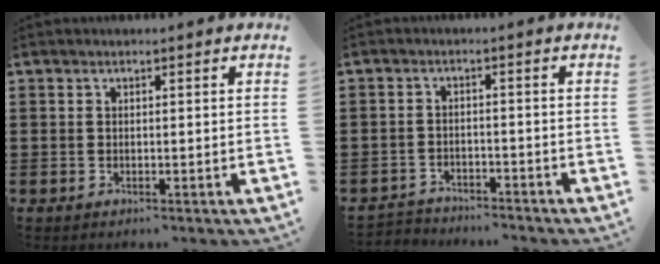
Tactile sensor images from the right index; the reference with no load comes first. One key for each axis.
{"total": 2.6, "fx": -2.5, "fy": 0.4, "fz": -0.3, "tx": -0.002, "ty": 0.001, "tz": -0.057}